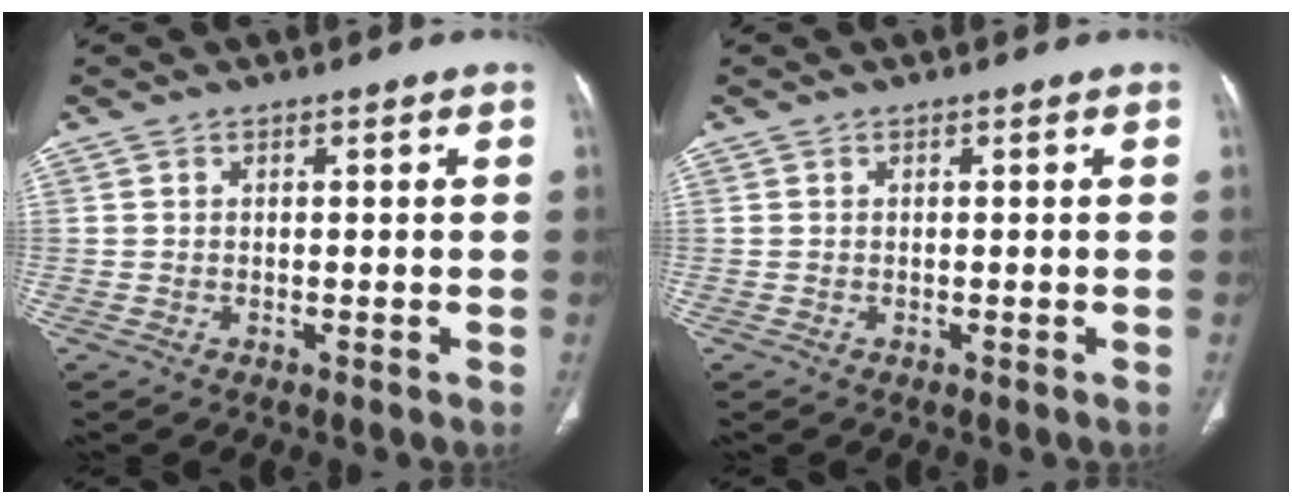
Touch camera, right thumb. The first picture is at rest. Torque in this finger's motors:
{"motor_torque": [0.00, 0.00, -0.23, 0.03, 0.02]}